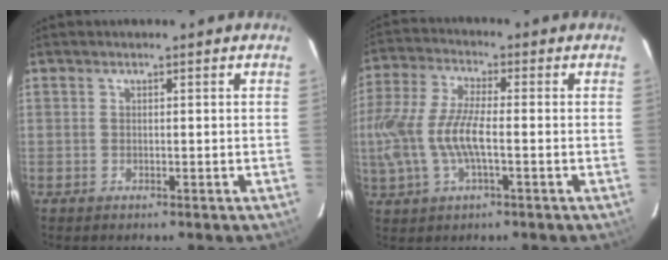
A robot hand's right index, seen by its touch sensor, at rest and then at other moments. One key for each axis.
{"total": 13.0, "fx": -2.1, "fy": 4.5, "fz": 12.0, "tx": -0.258, "ty": 0.001, "tz": -0.039}